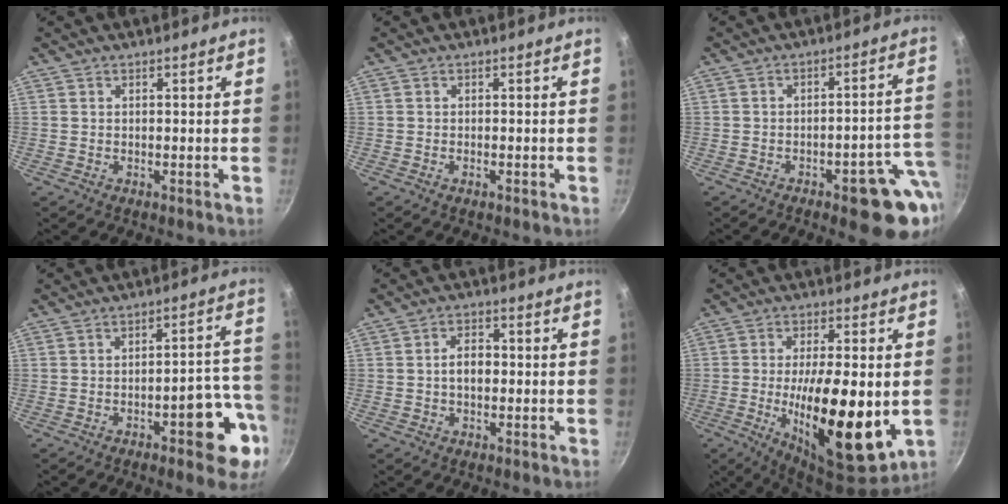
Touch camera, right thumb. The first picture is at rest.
{"total": 1.0, "force": [-0.5, 0.4, 0.7], "torque": [-0.015, 0.003, -0.011]}
{"total": 13.0, "force": [-5.4, 4.9, 10.8], "torque": [-0.083, 0.043, -0.065]}
{"total": 11.4, "force": [-5.0, 4.1, 9.4], "torque": [-0.084, 0.046, -0.060]}
{"total": 4.3, "force": [-0.3, 2.8, 3.2], "torque": [-0.037, 0.016, -0.007]}
{"total": 19.0, "force": [-2.8, 6.6, 17.6], "torque": [-0.275, -0.002, -0.041]}